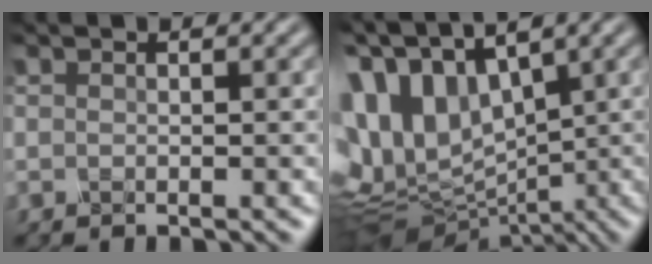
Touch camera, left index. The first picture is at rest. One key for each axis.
{"total": 12.9, "fx": 3.5, "fy": 8.0, "fz": 9.4, "tx": -0.219, "ty": 0.016, "tz": 0.091}